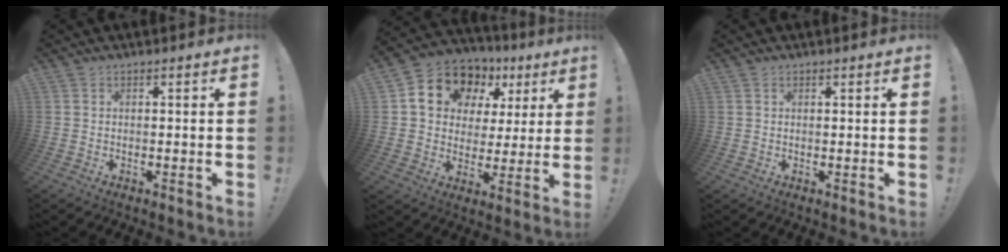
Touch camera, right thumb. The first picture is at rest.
{"total": 13.9, "force": [7.2, 10.2, 6.2], "torque": [-0.101, -0.036, 0.139]}
{"total": 1.6, "force": [0.8, 1.3, -0.1], "torque": [0.012, -0.010, 0.013]}